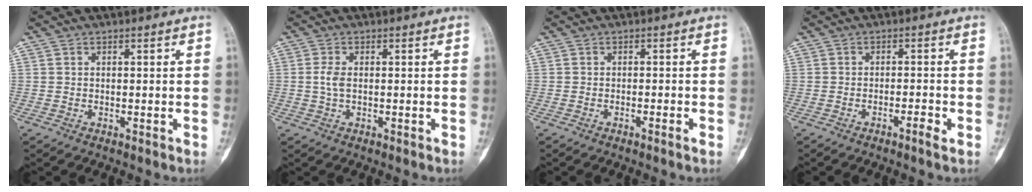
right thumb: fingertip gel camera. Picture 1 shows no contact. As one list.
[{"total": 2.3, "force": [0.1, 1.2, 1.9], "torque": [-0.046, 0.003, 0.000]}, {"total": 1.0, "force": [-0.7, 0.0, 0.8], "torque": [-0.022, 0.004, -0.010]}, {"total": 2.2, "force": [-1.3, 0.2, 1.7], "torque": [-0.036, 0.007, -0.022]}]